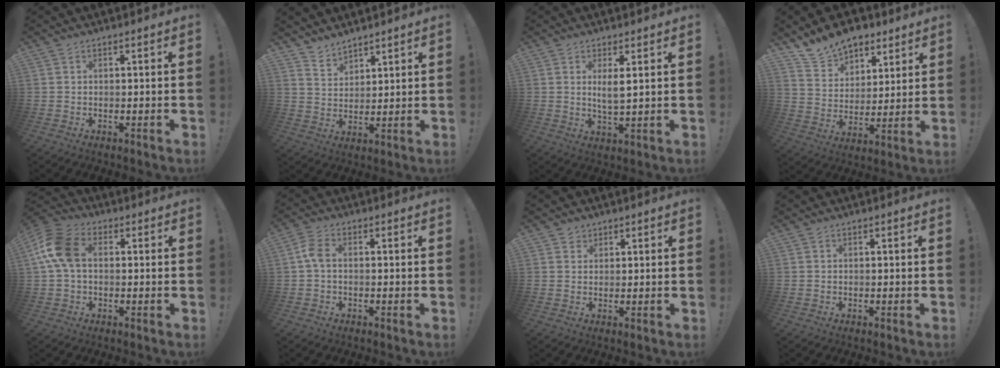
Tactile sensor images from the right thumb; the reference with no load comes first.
{"total": 5.4, "force": [4.9, 2.1, 0.4], "torque": [-0.021, -0.036, 0.097]}
{"total": 4.6, "force": [1.8, 0.9, 4.2], "torque": [-0.070, -0.011, 0.029]}
{"total": 12.8, "force": [10.3, 7.1, 2.9], "torque": [-0.065, -0.075, 0.199]}
{"total": 12.0, "force": [1.5, 8.0, 8.9], "torque": [-0.178, 0.014, 0.034]}
{"total": 4.5, "force": [-0.2, 2.4, 3.7], "torque": [-0.073, 0.011, -0.002]}
{"total": 2.2, "force": [1.5, 1.6, 0.3], "torque": [0.001, -0.008, 0.025]}
{"total": 0.0}